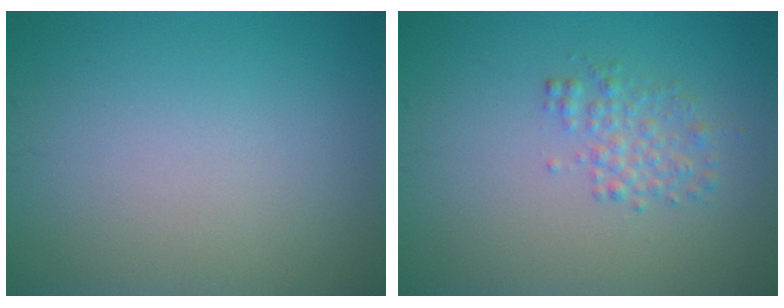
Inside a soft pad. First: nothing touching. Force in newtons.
{"total": 2.0, "press": 2.0, "slide": 0.0}